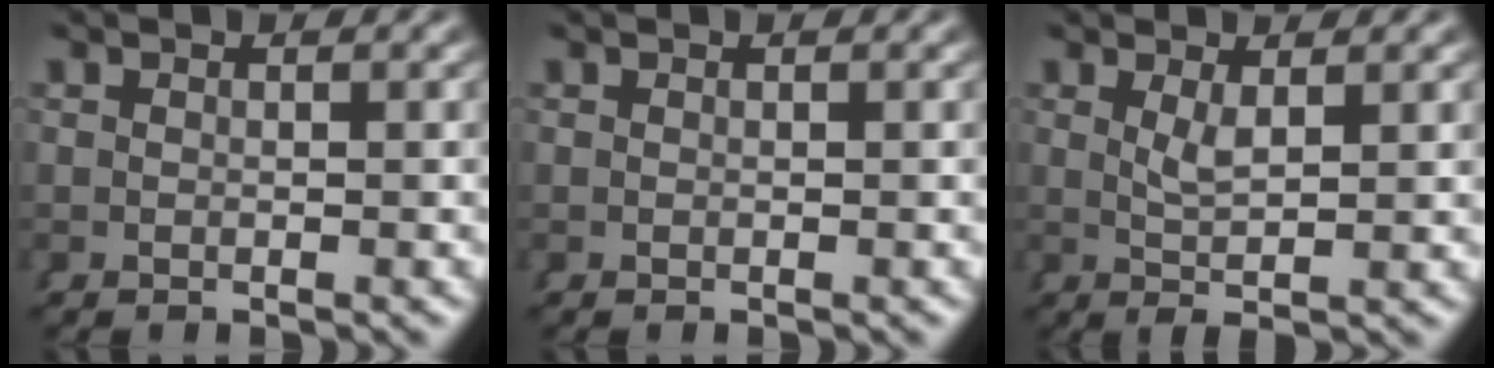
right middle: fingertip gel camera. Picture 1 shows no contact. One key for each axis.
{"total": 0.0}
{"total": 2.3, "fx": 0.7, "fy": -0.6, "fz": 2.1, "tx": -0.035, "ty": -0.012, "tz": 0.022}